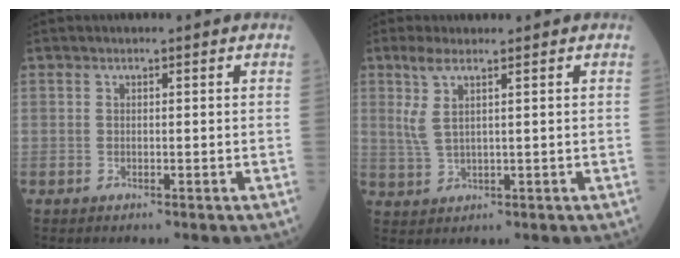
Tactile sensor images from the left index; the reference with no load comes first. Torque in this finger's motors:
{"motor_torque": [0.51, -0.42, 0.36, 0.12]}